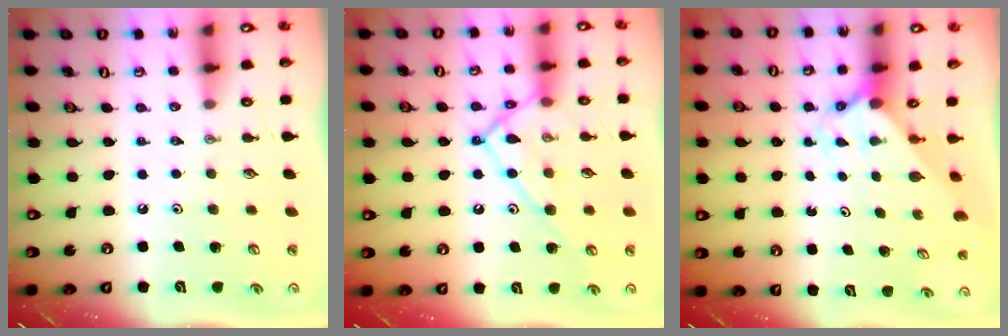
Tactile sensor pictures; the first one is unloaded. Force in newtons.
{"total": 13.5, "press": 13.4, "slide": 1.0}
{"total": 1.7, "press": 1.7, "slide": 0.2}